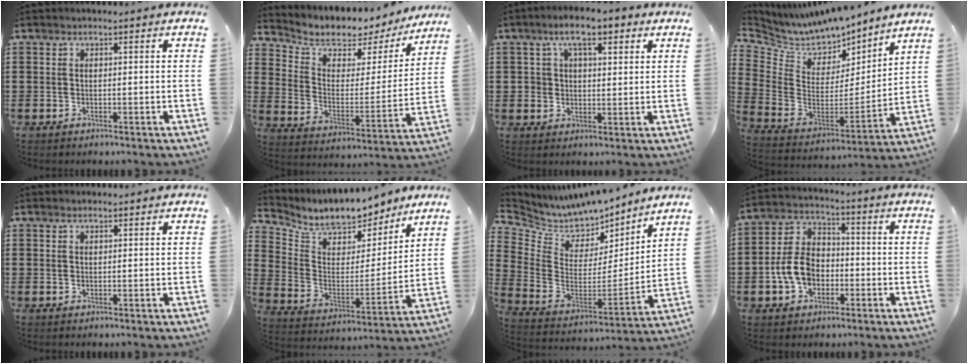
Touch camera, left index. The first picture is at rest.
{"total": 5.4, "force": [4.7, 2.5, 0.9], "torque": [-0.047, -0.043, 0.074]}
{"total": 6.7, "force": [3.9, 3.5, 4.2], "torque": [-0.099, 0.010, 0.067]}
{"total": 7.0, "force": [6.6, 2.4, 0.2], "torque": [-0.054, -0.062, 0.116]}
{"total": 0.8, "force": [0.8, 0.1, 0.3], "torque": [-0.007, 0.000, 0.014]}
{"total": 8.8, "force": [8.0, 3.0, 2.1], "torque": [-0.080, -0.055, 0.140]}
{"total": 6.6, "force": [5.7, 3.2, 0.8], "torque": [-0.067, -0.057, 0.097]}
{"total": 8.1, "force": [-2.1, 5.9, 5.0], "torque": [-0.128, 0.011, -0.046]}